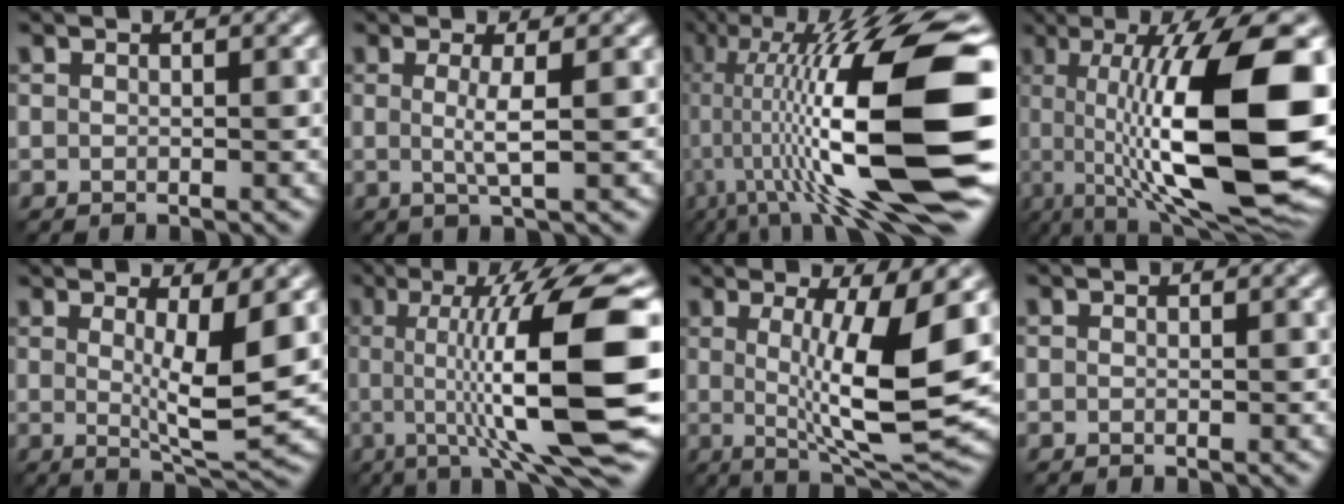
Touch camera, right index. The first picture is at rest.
{"total": 2.4, "force": [0.1, 0.4, 2.4], "torque": [-0.046, -0.004, -0.002]}
{"total": 17.8, "force": [-1.0, 4.6, 17.2], "torque": [-0.301, 0.038, -0.021]}
{"total": 16.6, "force": [-0.1, 4.8, 15.9], "torque": [-0.237, 0.014, -0.002]}
{"total": 6.1, "force": [0.9, 1.1, 5.9], "torque": [-0.087, -0.014, 0.020]}
{"total": 14.0, "force": [-0.4, 2.8, 13.7], "torque": [-0.195, 0.005, -0.011]}
{"total": 10.3, "force": [0.6, 2.2, 10.1], "torque": [-0.148, -0.009, 0.014]}
{"total": 0.0}